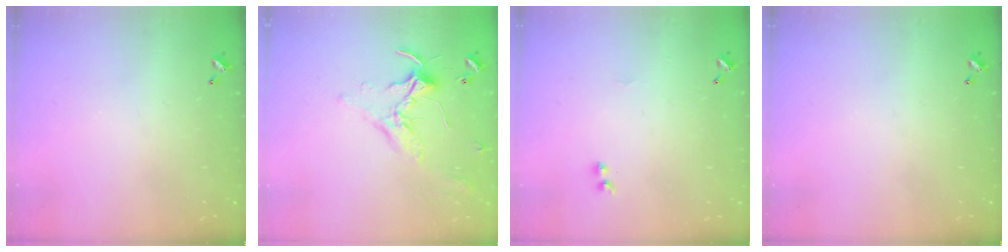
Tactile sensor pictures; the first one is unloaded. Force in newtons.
{"total": 1.7, "press": 1.7, "slide": 0.1}
{"total": 1.2, "press": 1.1, "slide": 0.5}
{"total": 0.0}